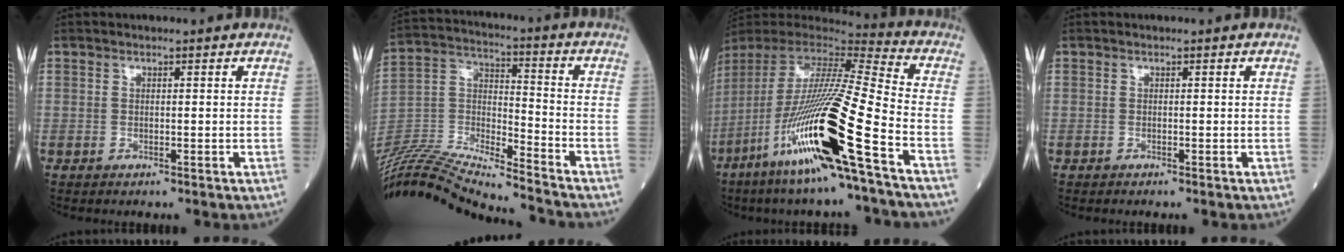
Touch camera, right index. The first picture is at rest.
{"total": 24.0, "force": [-22.4, 0.8, 8.6], "torque": [-0.199, -0.019, -0.387]}
{"total": 23.4, "force": [-10.2, -0.3, 21.0], "torque": [-0.428, -0.058, -0.200]}
{"total": 0.5, "force": [-0.5, 0.0, 0.2], "torque": [0.002, 0.000, -0.010]}